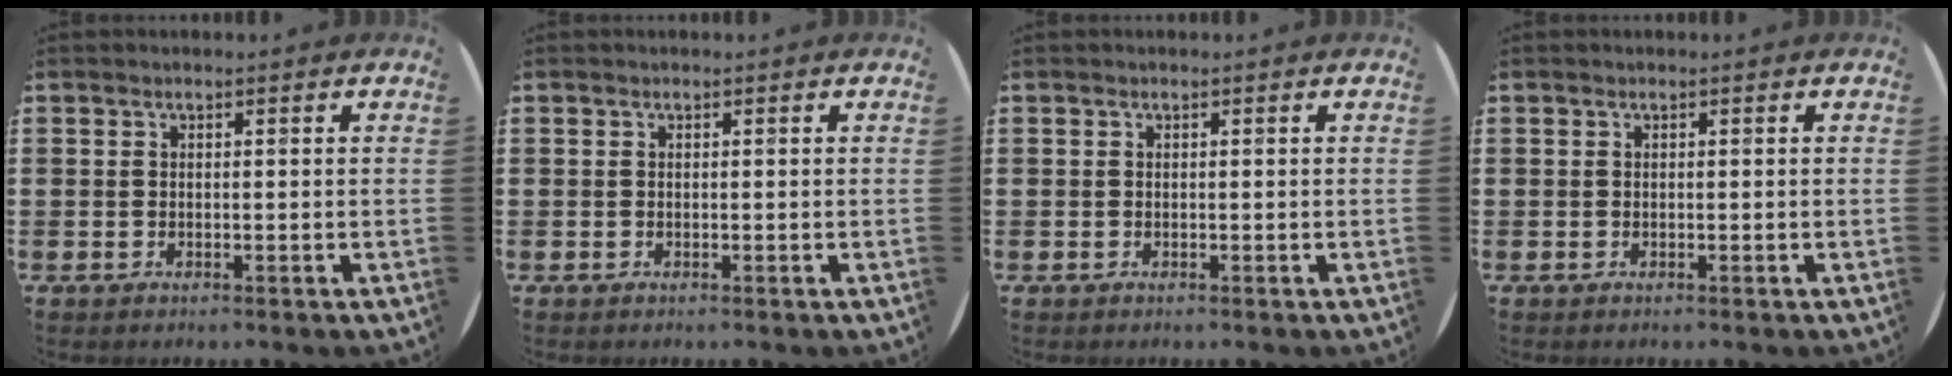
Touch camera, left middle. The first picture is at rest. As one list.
[{"total": 0.0}, {"total": 0.0}, {"total": 0.0}]